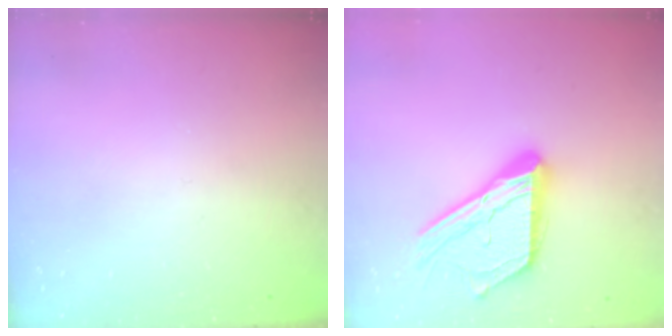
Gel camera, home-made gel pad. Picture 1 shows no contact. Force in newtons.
{"total": 20.1, "press": 20.1, "slide": 1.7}